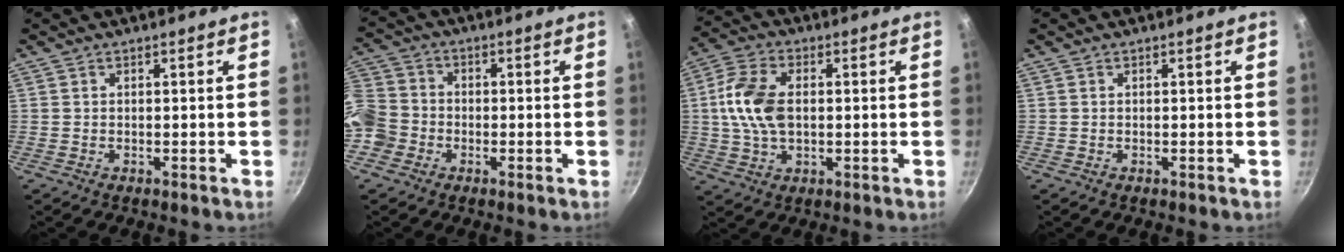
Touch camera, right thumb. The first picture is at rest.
{"total": 10.0, "force": [-3.4, 8.4, 4.2], "torque": [-0.069, 0.035, -0.085]}
{"total": 11.1, "force": [0.7, 6.8, 8.8], "torque": [-0.169, 0.016, 0.005]}
{"total": 0.0}